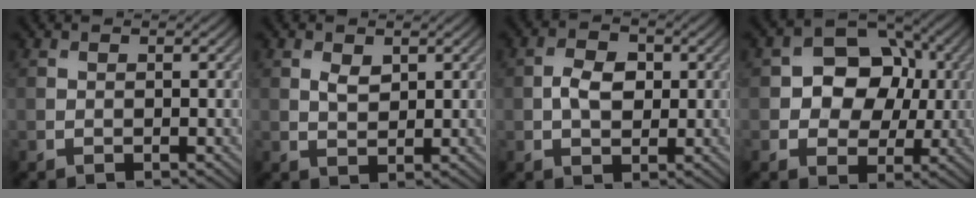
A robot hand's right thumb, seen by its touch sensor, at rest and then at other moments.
{"total": 2.0, "force": [0.9, 1.2, 1.4], "torque": [-0.030, -0.004, 0.019]}
{"total": 3.9, "force": [0.2, 2.6, 3.0], "torque": [-0.062, 0.002, -0.001]}
{"total": 9.1, "force": [1.0, 7.3, 5.3], "torque": [-0.085, 0.011, -0.002]}